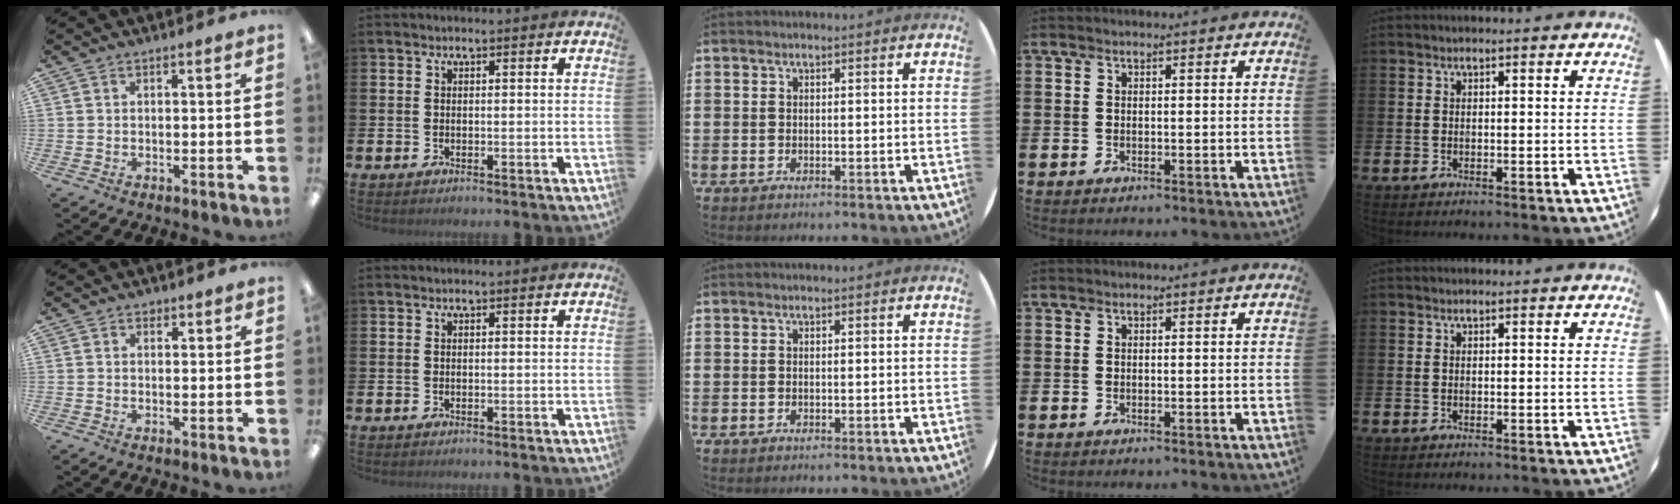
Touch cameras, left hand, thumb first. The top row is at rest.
{"thumb": {"total": 1.2, "force": [0.9, 0.8, 0.3], "torque": [0.003, -0.002, 0.014]}}